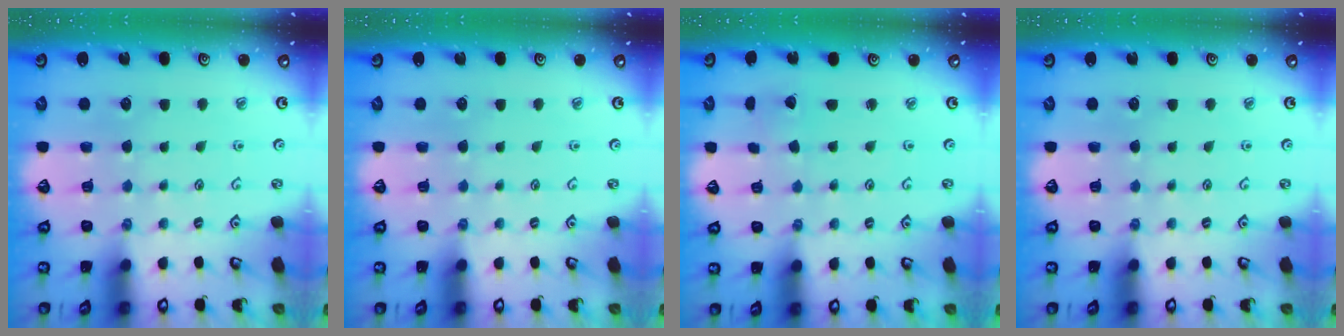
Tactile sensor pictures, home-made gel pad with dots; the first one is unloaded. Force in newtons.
{"total": 0.0}
{"total": 1.0, "press": 1.0, "slide": 0.1}
{"total": 0.0}